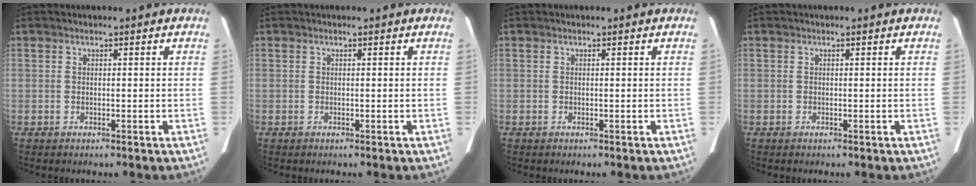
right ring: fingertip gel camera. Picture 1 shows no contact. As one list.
[{"total": 0.0}, {"total": 0.0}, {"total": 0.0}]